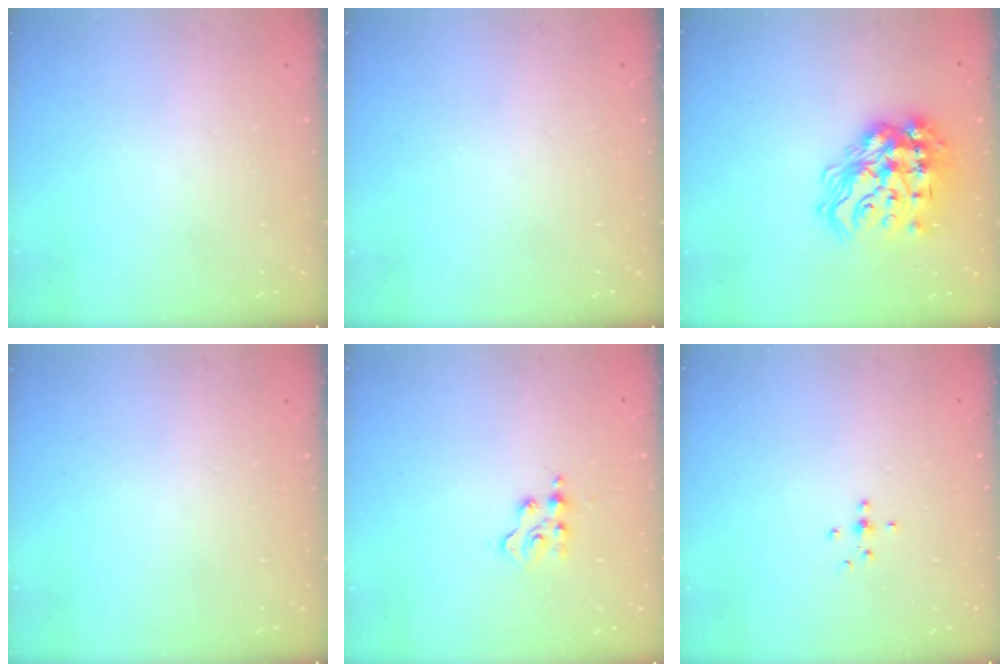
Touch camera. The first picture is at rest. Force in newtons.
{"total": 0.0}
{"total": 21.5, "press": 21.4, "slide": 1.7}
{"total": 0.0}
{"total": 2.4, "press": 2.4, "slide": 0.3}
{"total": 3.2, "press": 3.2, "slide": 0.7}